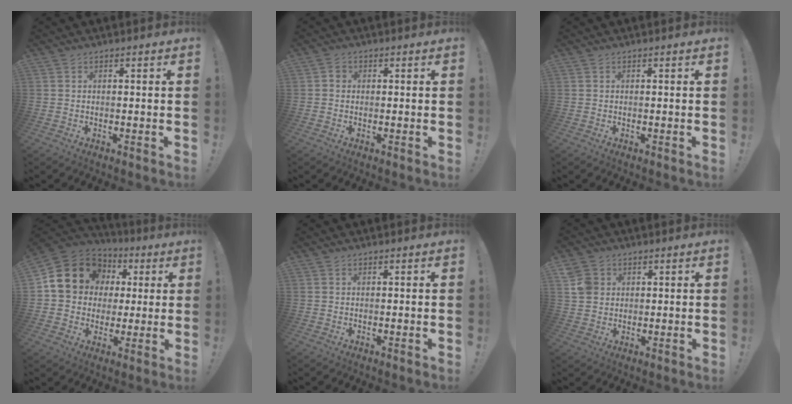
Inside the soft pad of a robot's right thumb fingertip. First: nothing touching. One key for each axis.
{"total": 1.4, "fx": -0.1, "fy": 1.2, "fz": 0.7, "tx": -0.014, "ty": 0.005, "tz": -0.003}
{"total": 0.0}
{"total": 16.7, "fx": 5.0, "fy": 14.0, "fz": 7.6, "tx": -0.111, "ty": -0.010, "tz": 0.116}
{"total": 0.0}
{"total": 5.4, "fx": 1.9, "fy": 4.8, "fz": 1.7, "tx": -0.022, "ty": 0.003, "tz": 0.038}